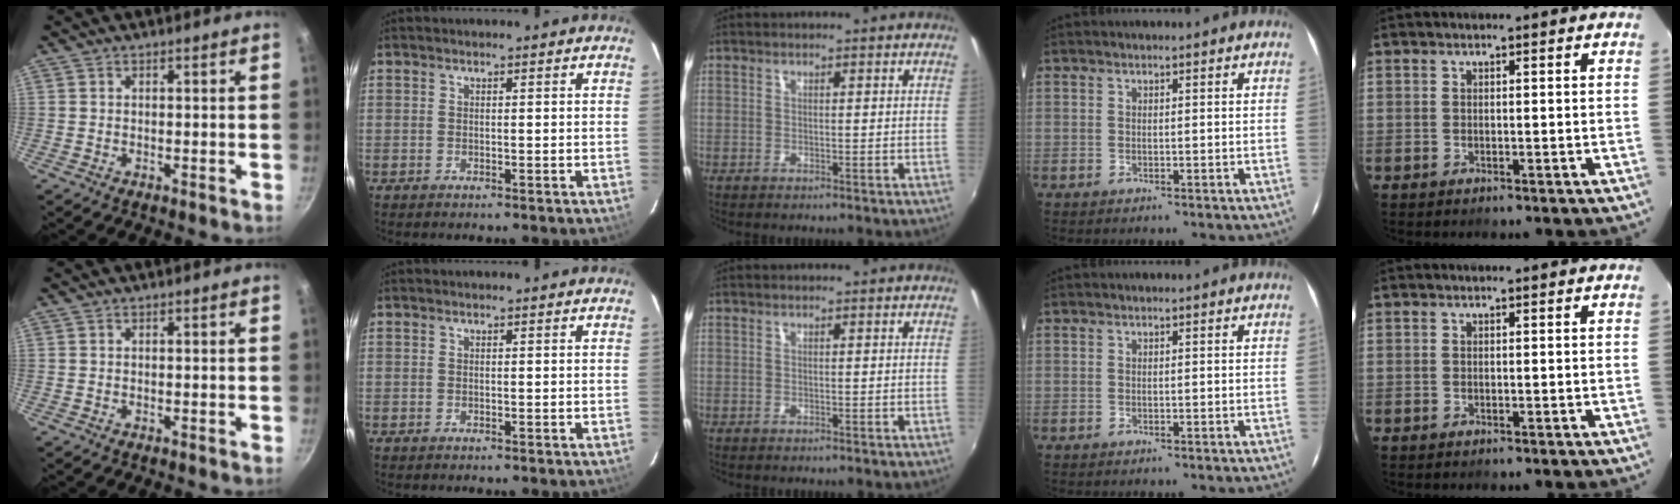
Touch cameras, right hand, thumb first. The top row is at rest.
{}